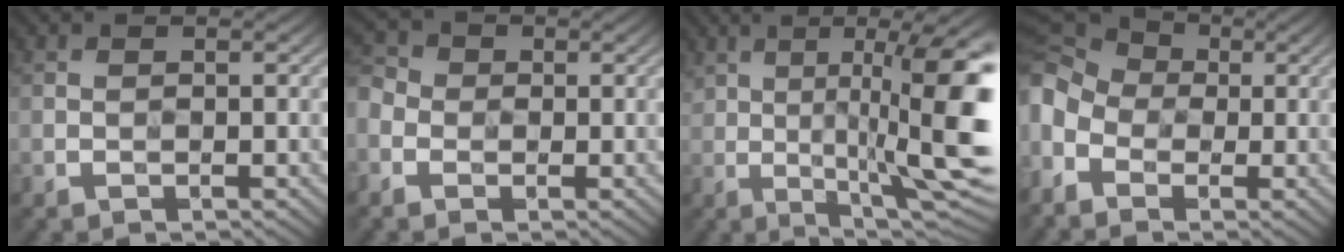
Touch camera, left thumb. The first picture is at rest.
{"total": 4.0, "force": [-1.2, 3.4, 1.7], "torque": [-0.058, 0.001, -0.031]}
{"total": 16.6, "force": [1.5, 4.0, 16.1], "torque": [-0.213, 0.031, 0.030]}
{"total": 11.8, "force": [-1.9, 9.0, 7.4], "torque": [-0.224, -0.011, -0.050]}